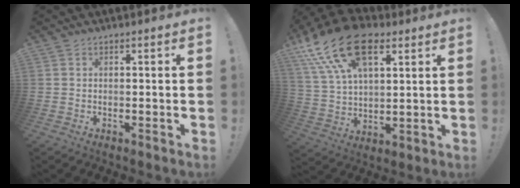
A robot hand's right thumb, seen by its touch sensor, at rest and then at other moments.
{"total": 22.1, "force": [11.3, 12.9, 14.0], "torque": [-0.261, -0.054, 0.203]}